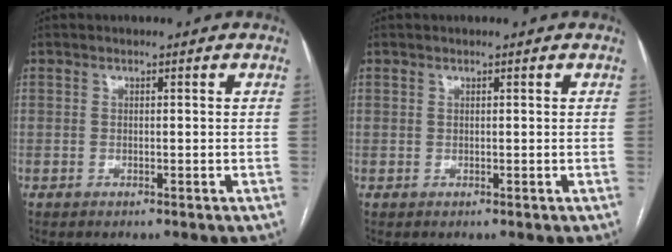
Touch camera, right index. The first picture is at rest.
{"total": 0.0}